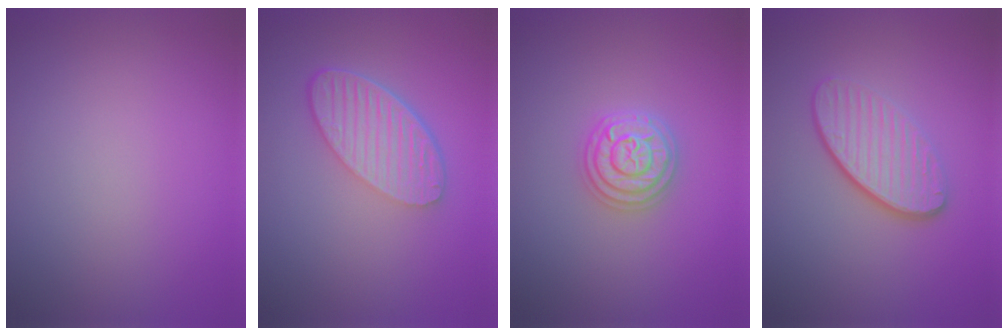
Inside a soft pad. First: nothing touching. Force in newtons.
{"total": 5.6, "press": 4.2, "slide": 3.7}
{"total": 3.2, "press": 3.2, "slide": 0.5}
{"total": 4.1, "press": 3.1, "slide": 2.7}